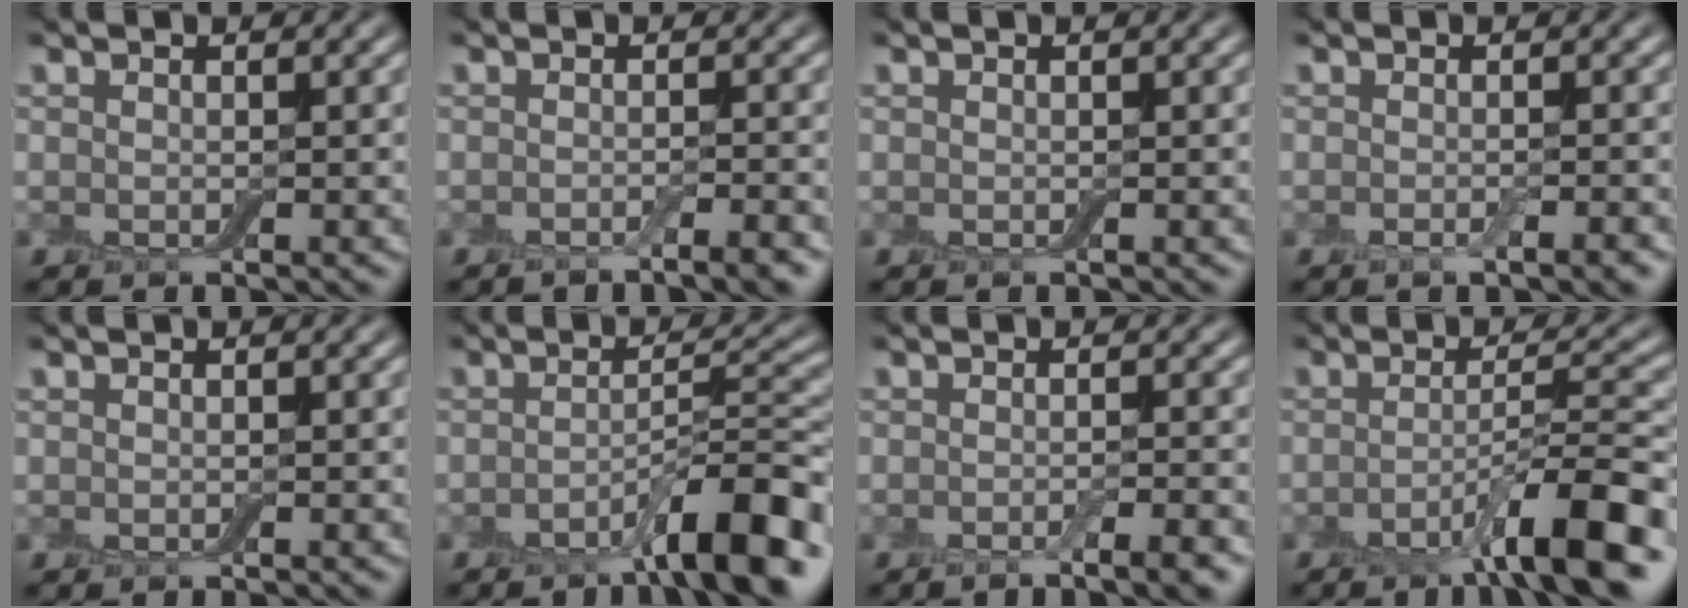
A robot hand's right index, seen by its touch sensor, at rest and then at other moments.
{"total": 2.4, "force": [-1.7, 0.3, 1.7], "torque": [-0.018, -0.001, -0.029]}
{"total": 0.0}
{"total": 1.6, "force": [-0.7, 0.3, 1.4], "torque": [-0.018, -0.004, -0.011]}
{"total": 0.0}
{"total": 6.9, "force": [-3.8, 1.4, 5.6], "torque": [-0.079, 0.013, -0.061]}
{"total": 3.1, "force": [-1.8, 0.6, 2.4], "torque": [-0.028, 0.000, -0.031]}
{"total": 7.4, "force": [-3.6, 1.2, 6.3], "torque": [-0.090, 0.012, -0.065]}